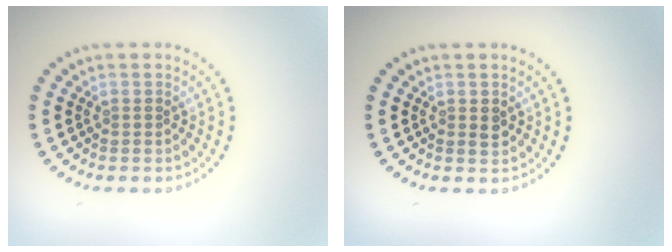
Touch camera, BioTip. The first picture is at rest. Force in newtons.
{"total": 1.2, "press": 1.2, "slide": 0.0}